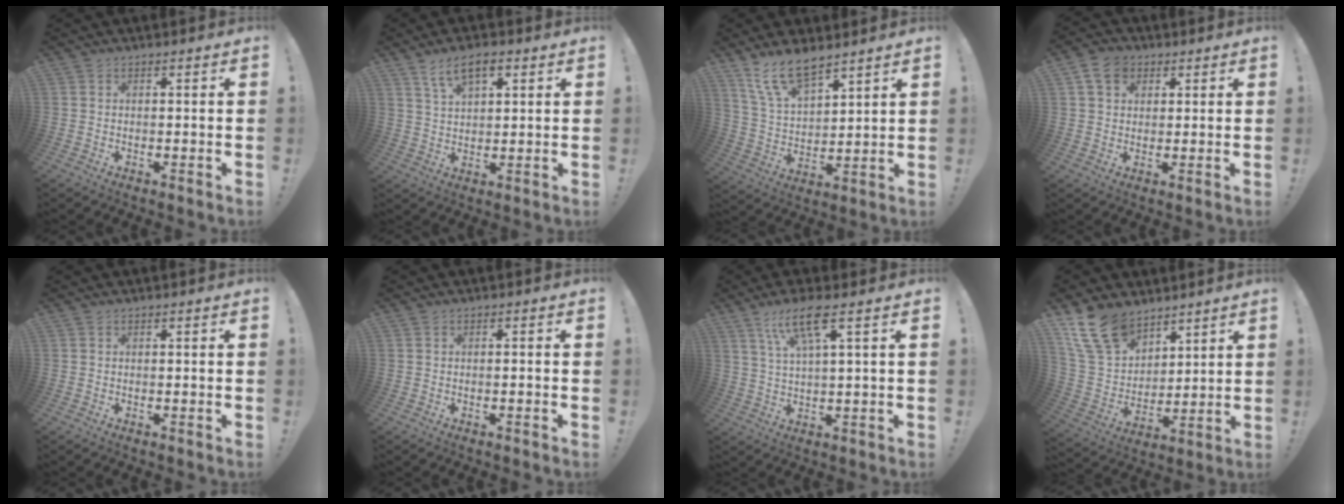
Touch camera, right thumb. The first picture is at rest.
{"total": 7.8, "force": [4.2, 3.6, 5.6], "torque": [-0.097, -0.006, 0.077]}
{"total": 12.5, "force": [9.5, 5.1, 6.2], "torque": [-0.119, -0.050, 0.181]}
{"total": 7.2, "force": [3.0, 5.4, 3.8], "torque": [-0.067, 0.003, 0.059]}
{"total": 0.0}
{"total": 1.1, "force": [-0.8, -0.2, 0.8], "torque": [-0.017, 0.001, -0.014]}
{"total": 9.8, "force": [4.7, 1.6, 8.4], "torque": [-0.156, -0.004, 0.080]}
{"total": 16.0, "force": [11.5, 9.1, 6.6], "torque": [-0.141, -0.066, 0.223]}